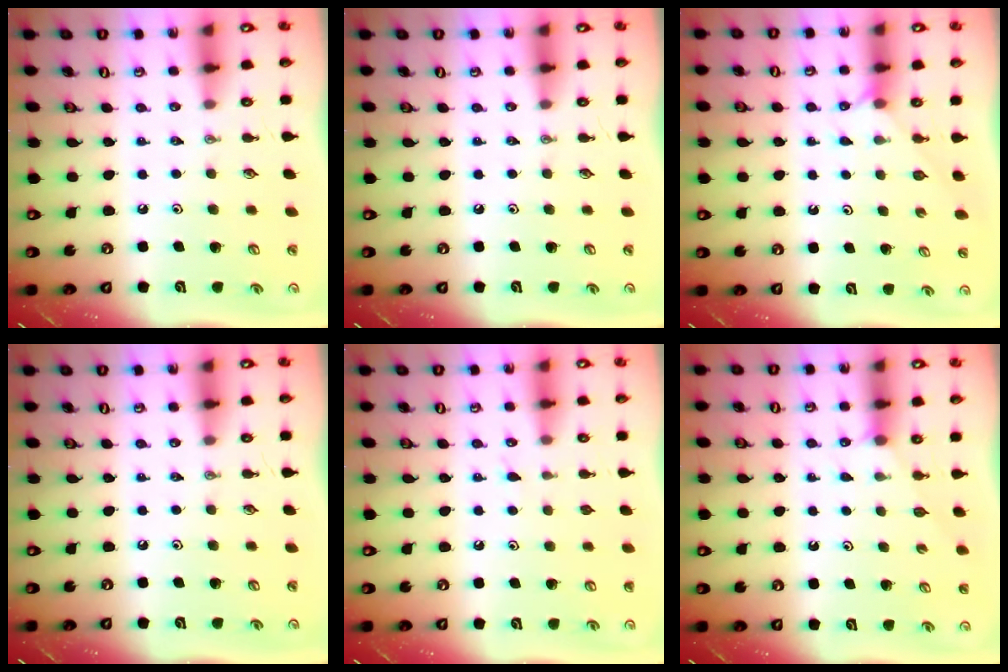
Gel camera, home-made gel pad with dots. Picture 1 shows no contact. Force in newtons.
{"total": 0.0}
{"total": 3.2, "press": 3.2, "slide": 0.4}
{"total": 0.0}
{"total": 5.7, "press": 5.7, "slide": 0.5}
{"total": 2.5, "press": 2.5, "slide": 0.3}